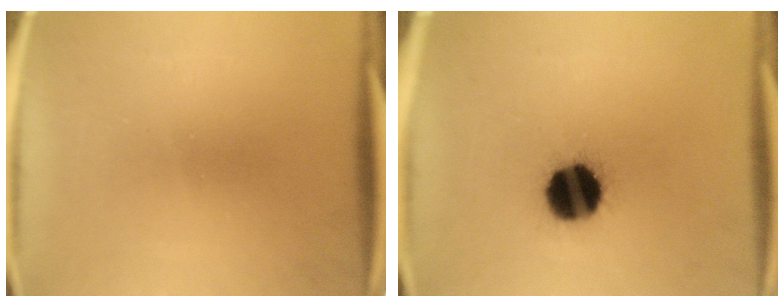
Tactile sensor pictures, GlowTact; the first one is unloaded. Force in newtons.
{"total": 15.3}